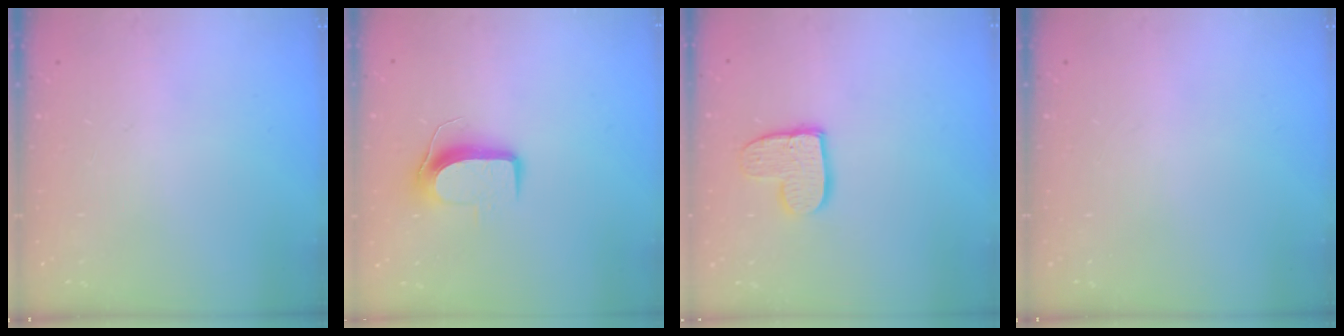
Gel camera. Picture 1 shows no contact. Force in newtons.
{"total": 9.0, "press": 9.0, "slide": 0.2}
{"total": 10.1, "press": 10.0, "slide": 0.5}
{"total": 0.0}